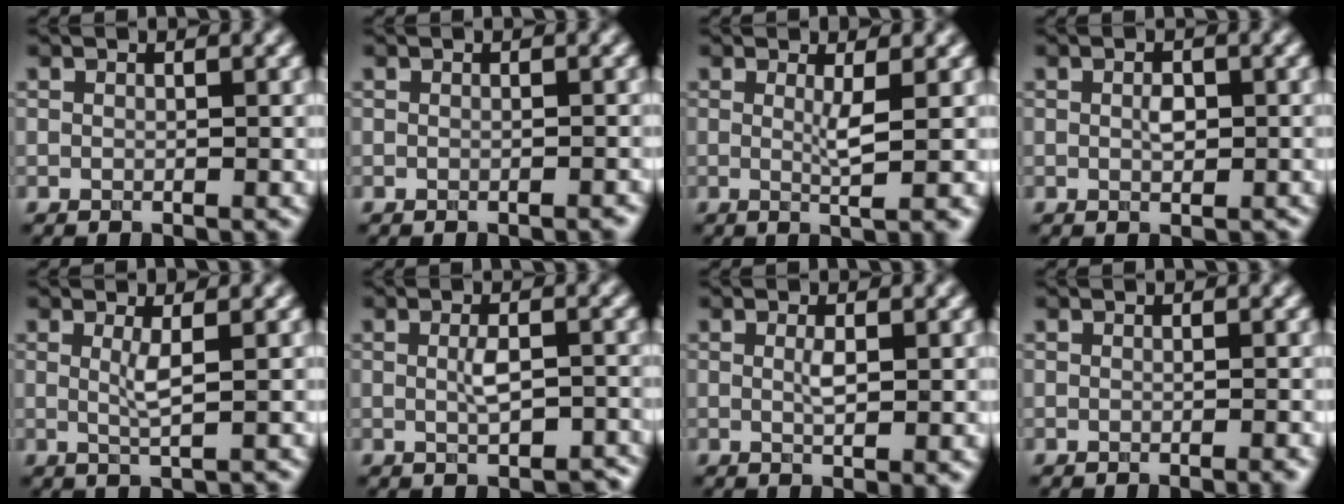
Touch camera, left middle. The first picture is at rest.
{"total": 0.7, "force": [-0.5, 0.1, 0.5], "torque": [-0.003, 0.001, -0.008]}
{"total": 2.7, "force": [0.2, 0.3, 2.7], "torque": [-0.048, -0.012, 0.001]}
{"total": 1.3, "force": [0.0, 0.7, 1.1], "torque": [-0.018, -0.001, 0.000]}
{"total": 1.9, "force": [0.4, 0.3, 1.8], "torque": [-0.035, -0.005, 0.005]}
{"total": 2.7, "force": [-0.4, 1.0, 2.4], "torque": [-0.046, -0.005, -0.002]}
{"total": 1.8, "force": [0.2, 0.3, 1.7], "torque": [-0.031, 0.000, 0.003]}
{"total": 1.2, "force": [-0.3, 0.3, 1.1], "torque": [-0.008, 0.000, -0.008]}